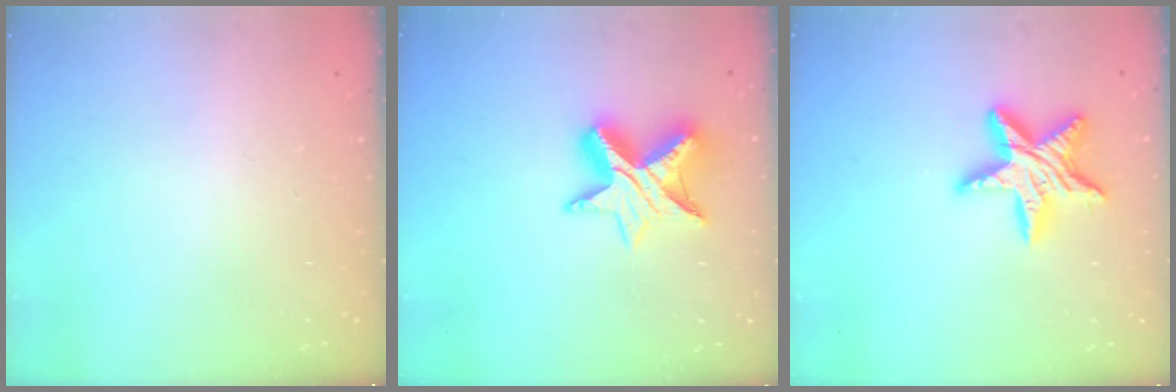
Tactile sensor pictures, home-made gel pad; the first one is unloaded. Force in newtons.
{"total": 11.4, "press": 11.4, "slide": 0.7}
{"total": 14.0, "press": 13.9, "slide": 0.7}